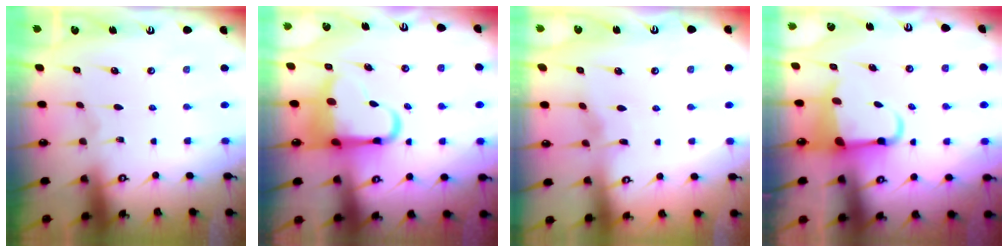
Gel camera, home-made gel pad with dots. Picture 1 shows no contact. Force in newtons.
{"total": 8.7, "press": 8.3, "slide": 2.6}
{"total": 2.9, "press": 2.9, "slide": 0.3}
{"total": 5.4, "press": 5.2, "slide": 1.3}